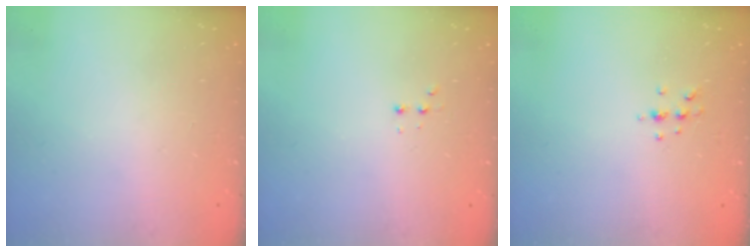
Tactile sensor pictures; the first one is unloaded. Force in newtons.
{"total": 2.4, "press": 2.2, "slide": 0.9}
{"total": 3.8, "press": 3.6, "slide": 1.1}